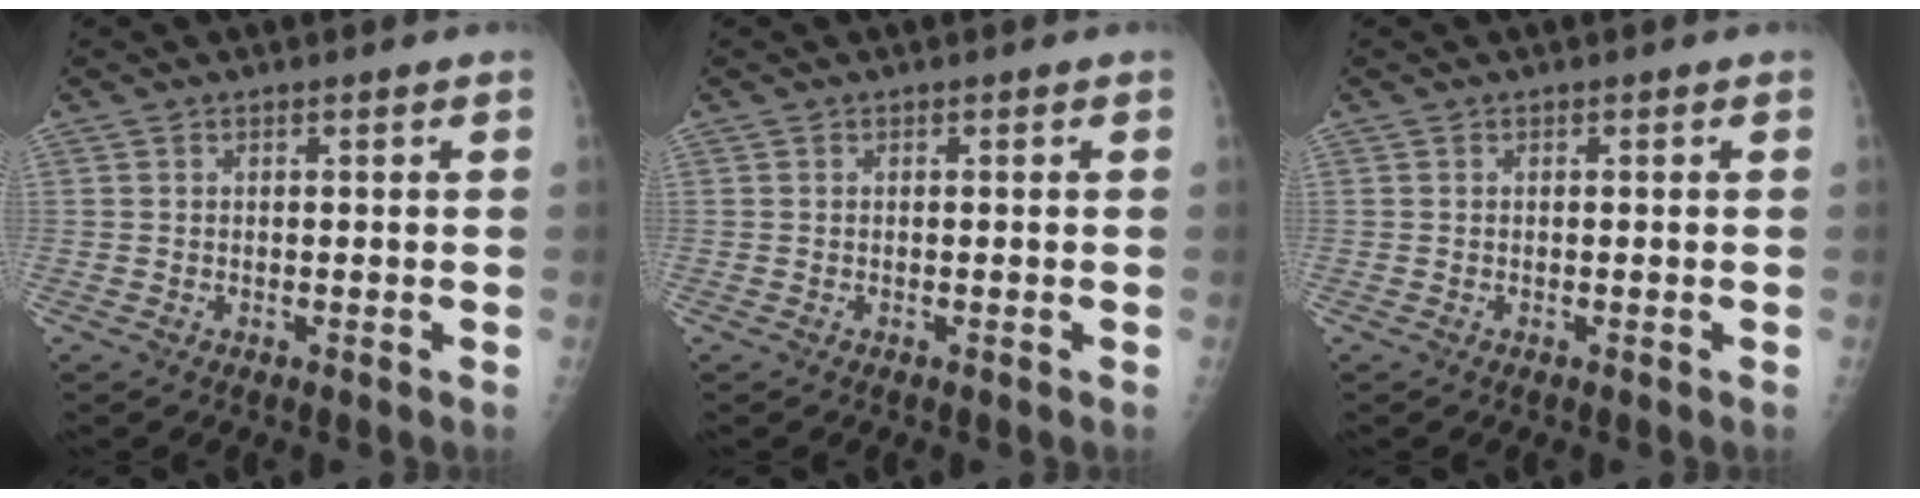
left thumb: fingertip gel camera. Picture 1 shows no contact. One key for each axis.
{"total": 0.0}
{"total": 0.0}